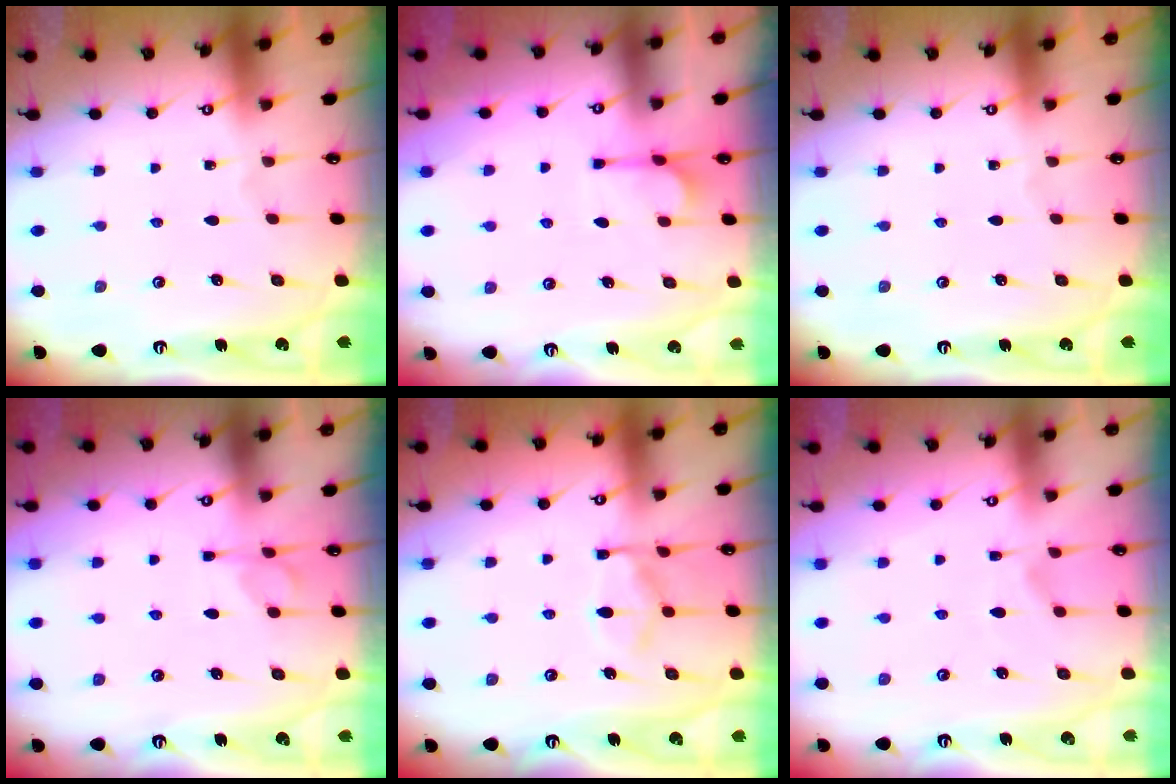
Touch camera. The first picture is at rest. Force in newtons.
{"total": 2.2, "press": 1.8, "slide": 1.2}
{"total": 0.0}
{"total": 1.7, "press": 1.5, "slide": 0.9}
{"total": 11.3, "press": 11.3, "slide": 1.1}
{"total": 2.4, "press": 2.1, "slide": 1.1}